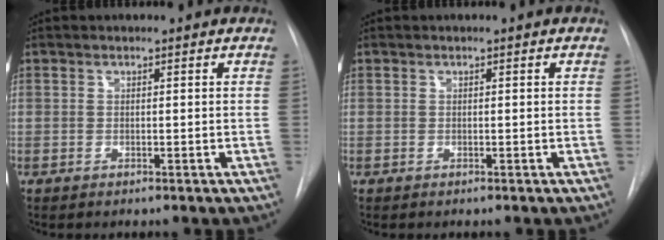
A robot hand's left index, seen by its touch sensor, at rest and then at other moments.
{"total": 0.0}